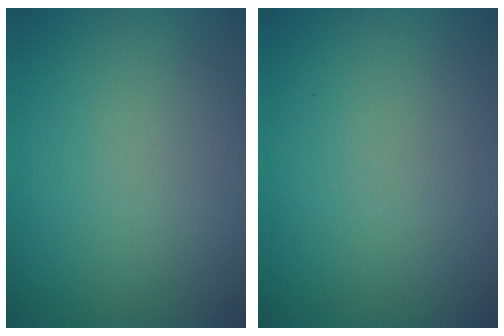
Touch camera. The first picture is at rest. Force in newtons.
{"total": 0.0}